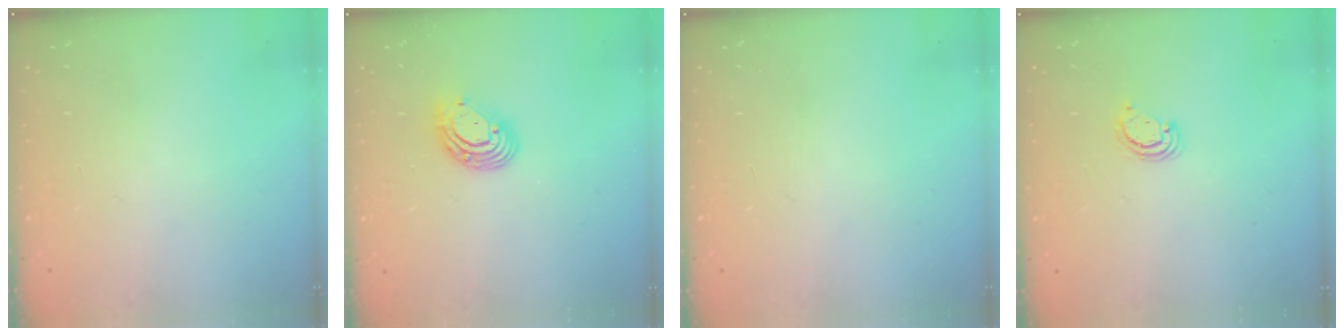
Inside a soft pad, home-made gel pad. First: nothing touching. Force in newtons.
{"total": 10.7, "press": 10.5, "slide": 2.2}
{"total": 0.0}
{"total": 2.6, "press": 2.6, "slide": 0.3}